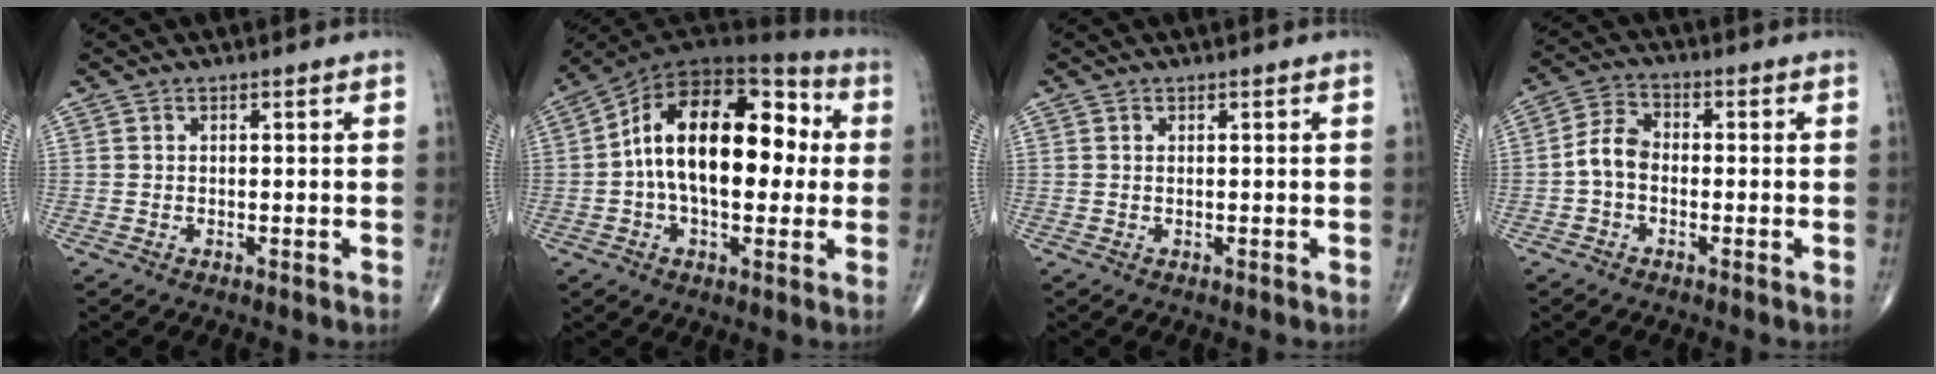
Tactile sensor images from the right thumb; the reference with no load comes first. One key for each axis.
{"total": 21.4, "fx": 1.4, "fy": 11.9, "fz": 17.8, "tx": -0.266, "ty": 0.039, "tz": 0.011}
{"total": 0.0}
{"total": 5.6, "fx": -1.2, "fy": 3.9, "fz": 3.8, "tx": -0.067, "ty": 0.019, "tz": -0.035}